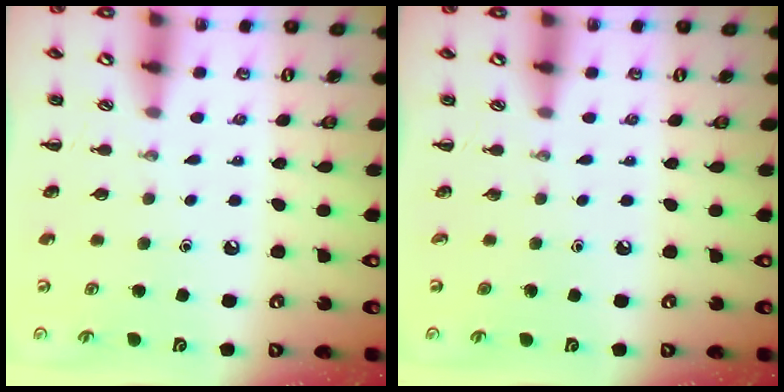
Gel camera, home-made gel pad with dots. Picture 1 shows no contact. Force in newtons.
{"total": 0.0}